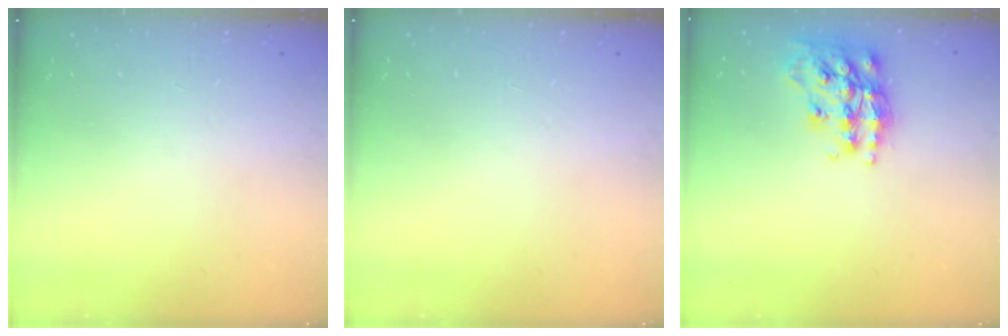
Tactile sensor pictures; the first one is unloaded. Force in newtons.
{"total": 0.0}
{"total": 18.2, "press": 18.1, "slide": 1.1}